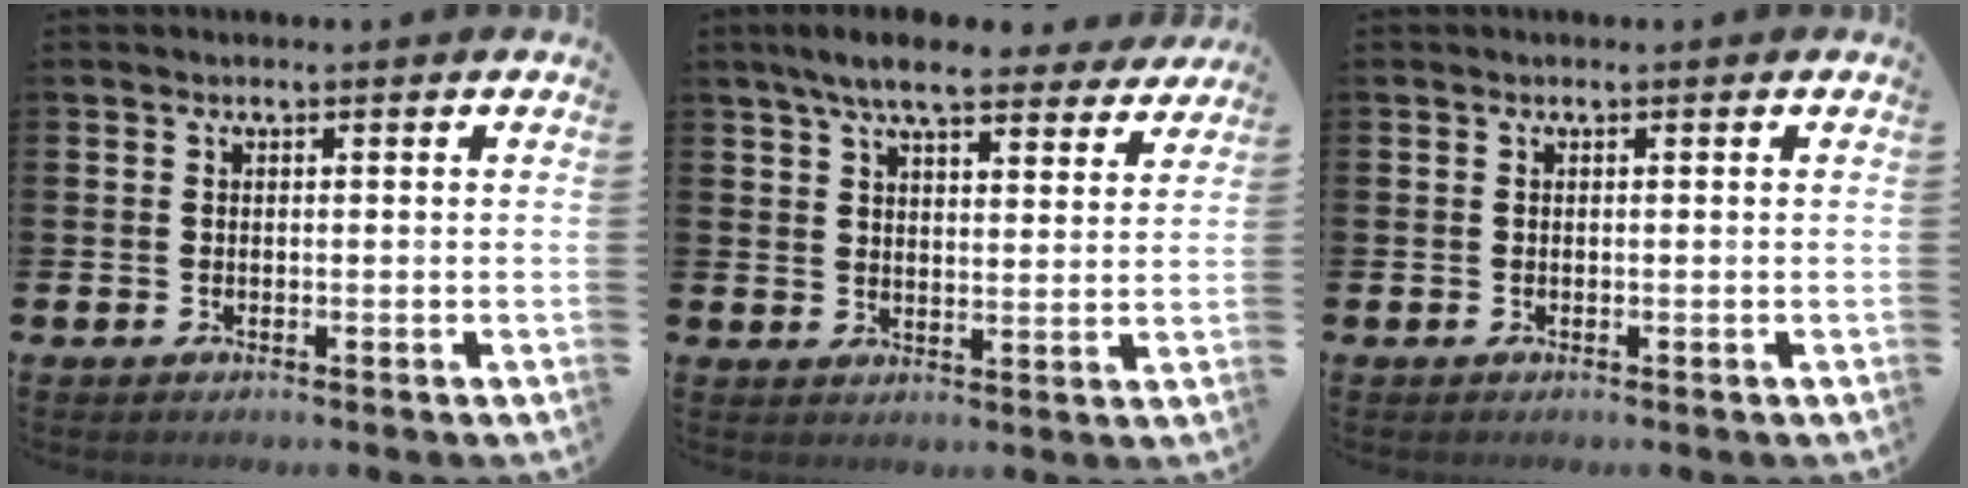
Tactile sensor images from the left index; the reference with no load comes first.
{"total": 8.1, "force": [7.2, 1.7, 3.2], "torque": [-0.071, -0.028, 0.129]}
{"total": 0.0}